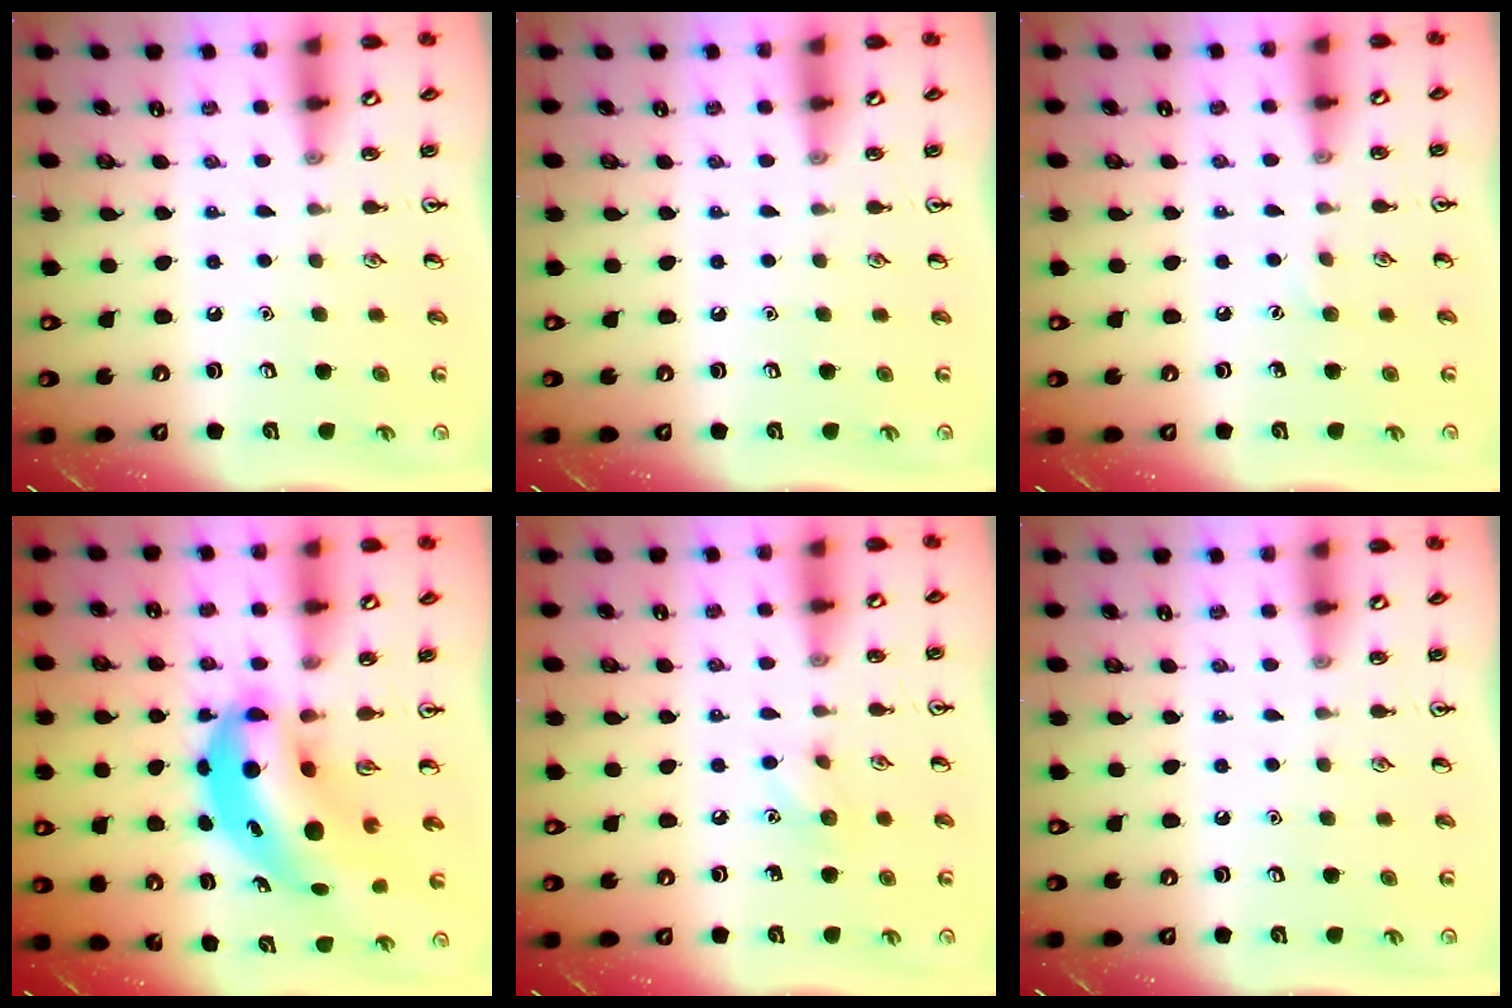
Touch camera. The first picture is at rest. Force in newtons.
{"total": 0.0}
{"total": 3.6, "press": 3.4, "slide": 1.1}
{"total": 9.2, "press": 8.9, "slide": 2.5}
{"total": 6.1, "press": 5.8, "slide": 1.7}
{"total": 0.0}